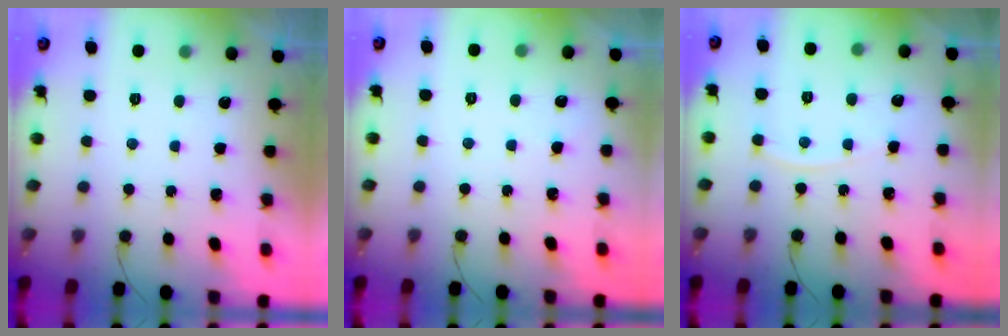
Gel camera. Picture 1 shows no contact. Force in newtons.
{"total": 1.9, "press": 1.8, "slide": 0.2}
{"total": 4.3, "press": 4.3, "slide": 0.5}